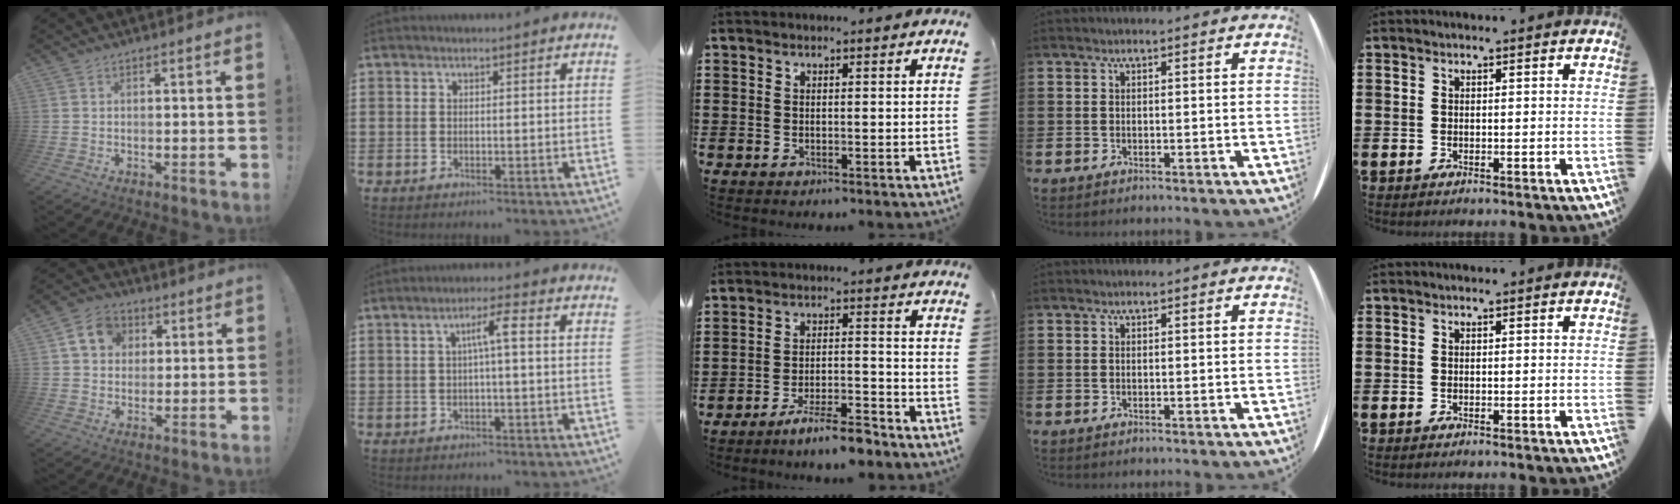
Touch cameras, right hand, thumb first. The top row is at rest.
{"thumb": {"total": 9.6, "force": [3.1, 8.1, 3.9], "torque": [-0.056, 0.000, 0.063]}, "index": {"total": 4.1, "force": [0.3, 0.3, 4.1], "torque": [-0.078, 0.007, -0.001]}, "middle": {"total": 6.4, "force": [-5.6, 0.2, 2.9], "torque": [-0.052, -0.003, -0.104]}}